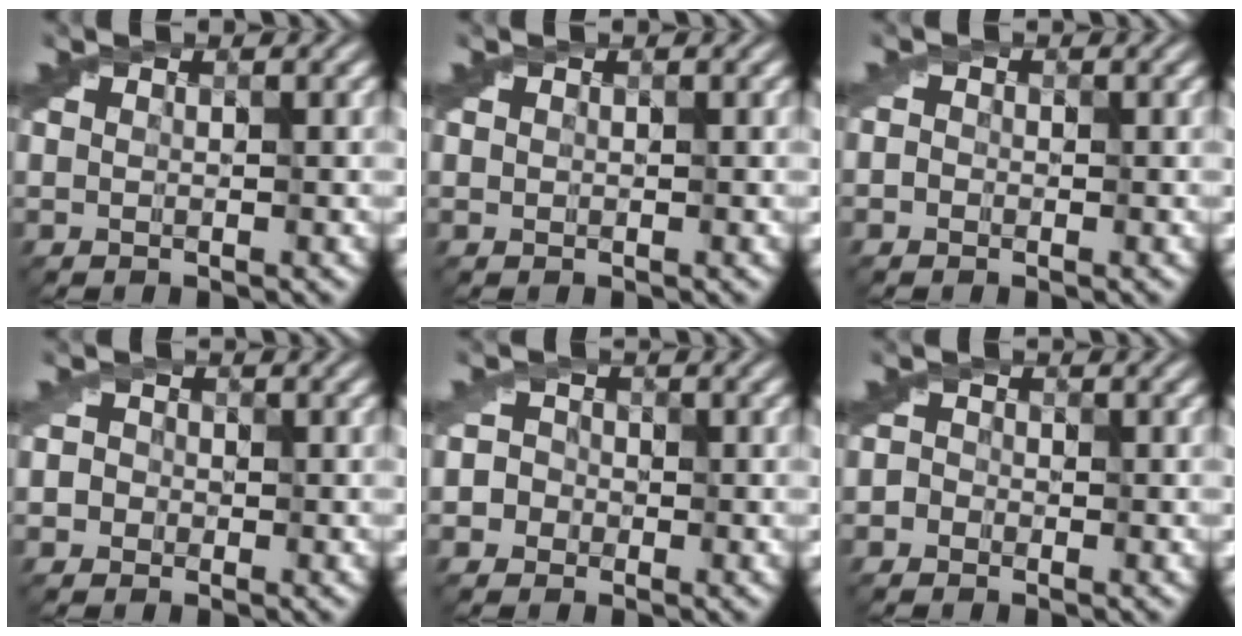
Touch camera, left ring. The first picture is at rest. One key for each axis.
{"total": 0.0}
{"total": 1.1, "fx": -0.3, "fy": 1.0, "fz": 0.3, "tx": 0.004, "ty": -0.005, "tz": -0.020}
{"total": 2.9, "fx": 0.3, "fy": 2.6, "fz": 1.3, "tx": -0.009, "ty": 0.016, "tz": -0.012}
{"total": 3.5, "fx": -0.4, "fy": 3.3, "fz": 1.1, "tx": 0.009, "ty": 0.019, "tz": -0.042}
{"total": 1.8, "fx": -0.4, "fy": 1.7, "fz": 0.5, "tx": 0.010, "ty": 0.005, "tz": -0.026}